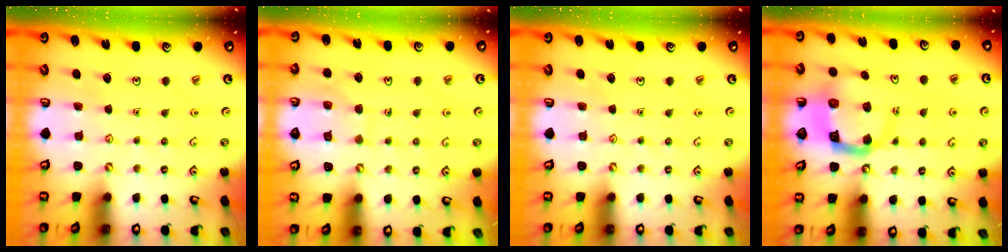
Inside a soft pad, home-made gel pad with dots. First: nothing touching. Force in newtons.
{"total": 6.2, "press": 6.2, "slide": 0.5}
{"total": 0.0}
{"total": 9.6, "press": 9.5, "slide": 1.4}